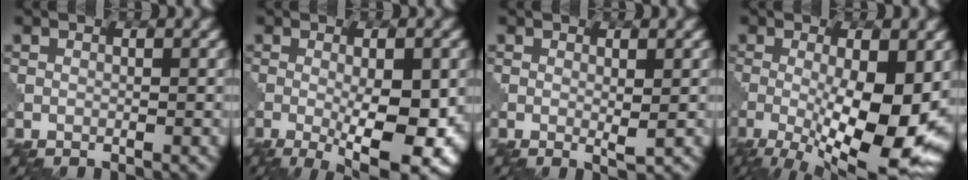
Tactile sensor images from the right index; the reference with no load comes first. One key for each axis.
{"total": 10.4, "fx": -2.2, "fy": 3.3, "fz": 9.6, "tx": -0.146, "ty": -0.022, "tz": -0.021}
{"total": 1.1, "fx": 0.1, "fy": 0.1, "fz": 1.1, "tx": -0.017, "ty": -0.004, "tz": 0.000}
{"total": 13.2, "fx": -2.3, "fy": 4.1, "fz": 12.3, "tx": -0.193, "ty": -0.023, "tz": -0.029}